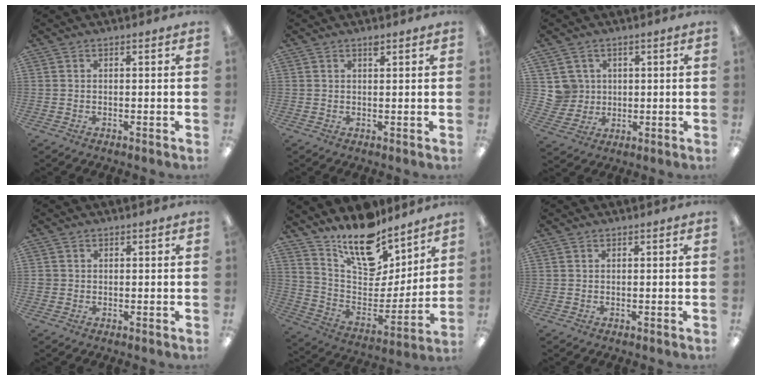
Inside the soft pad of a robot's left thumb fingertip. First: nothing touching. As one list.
[{"total": 1.2, "force": [1.0, 0.3, 0.7], "torque": [-0.007, -0.004, 0.016]}, {"total": 5.7, "force": [2.1, 5.3, -0.2], "torque": [-0.008, 0.001, 0.042]}, {"total": 1.2, "force": [0.1, 1.2, 0.1], "torque": [-0.002, 0.004, 0.000]}, {"total": 17.0, "force": [14.0, 7.0, 6.6], "torque": [-0.117, -0.115, 0.251]}, {"total": 0.0}]